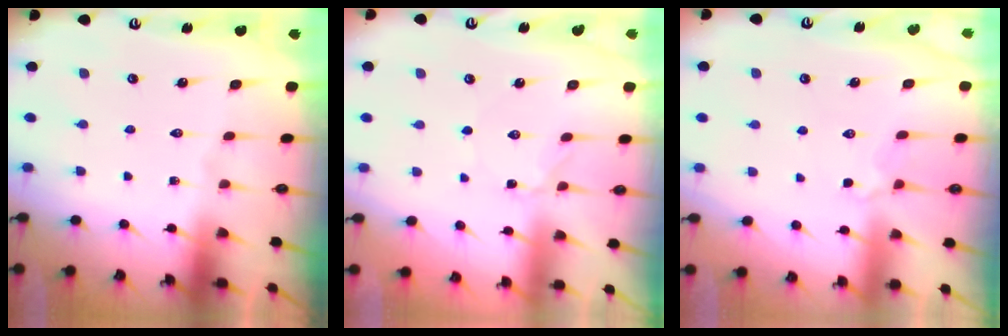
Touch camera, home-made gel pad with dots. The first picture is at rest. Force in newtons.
{"total": 1.6, "press": 1.6, "slide": 0.2}
{"total": 4.0, "press": 3.9, "slide": 1.0}